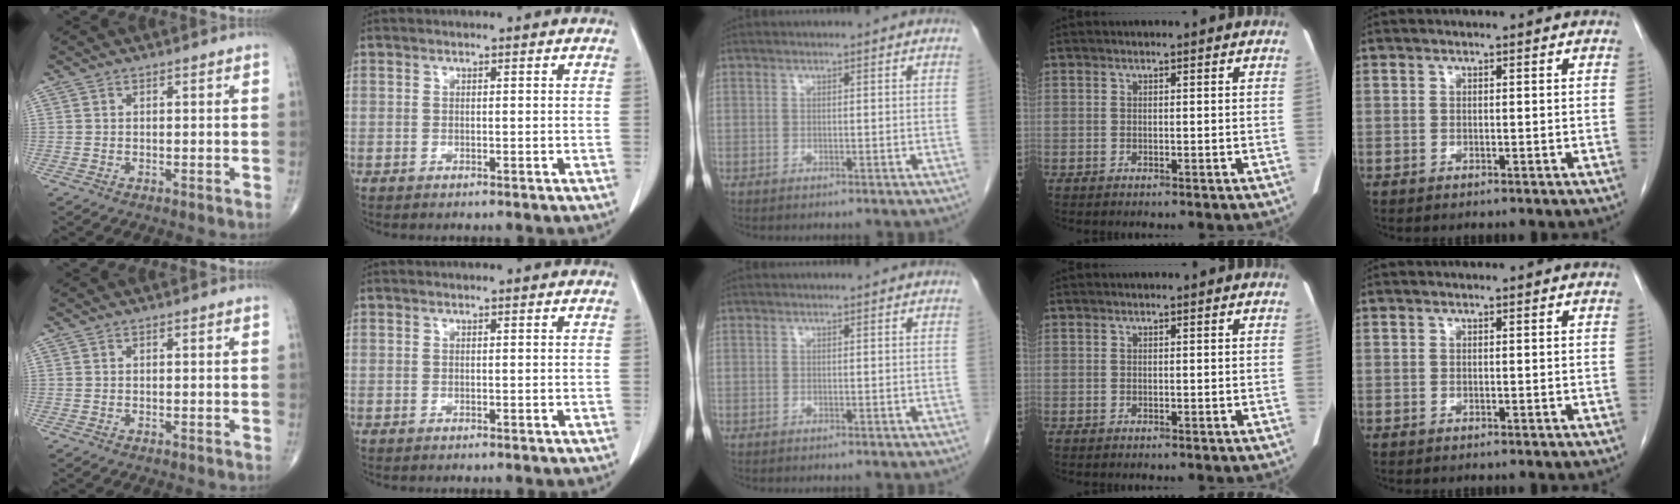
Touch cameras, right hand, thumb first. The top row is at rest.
{}